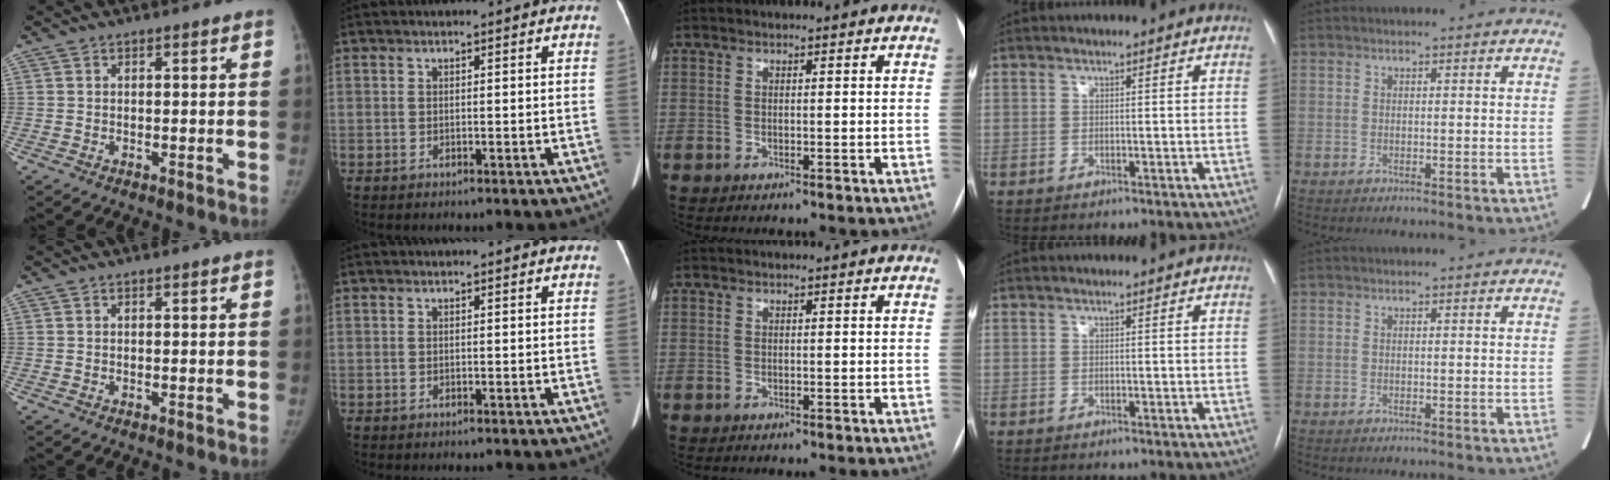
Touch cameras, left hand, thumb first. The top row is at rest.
{}